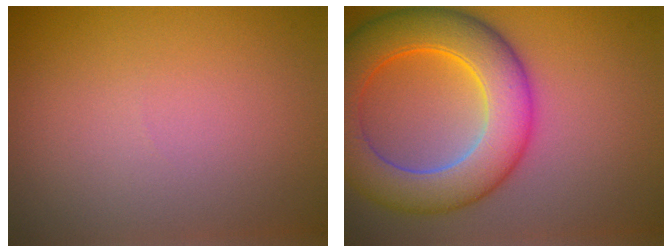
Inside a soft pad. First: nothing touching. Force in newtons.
{"total": 9.2, "press": 9.2, "slide": 0.4}